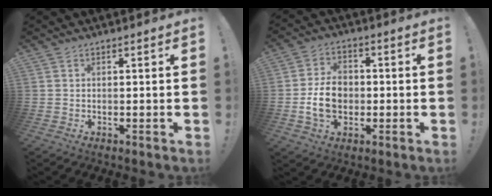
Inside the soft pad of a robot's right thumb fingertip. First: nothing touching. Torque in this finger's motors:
{"motor_torque": [1.40, 1.33, 0.36, -0.41, 0.01]}